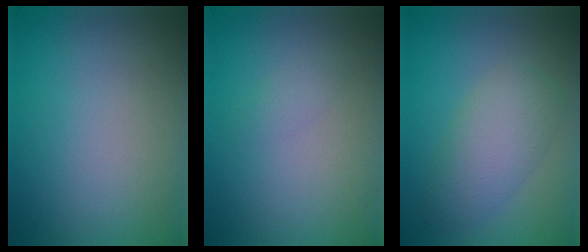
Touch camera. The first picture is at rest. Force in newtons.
{"total": 0.9, "press": 0.9, "slide": 0.1}
{"total": 4.3, "press": 4.3, "slide": 0.2}